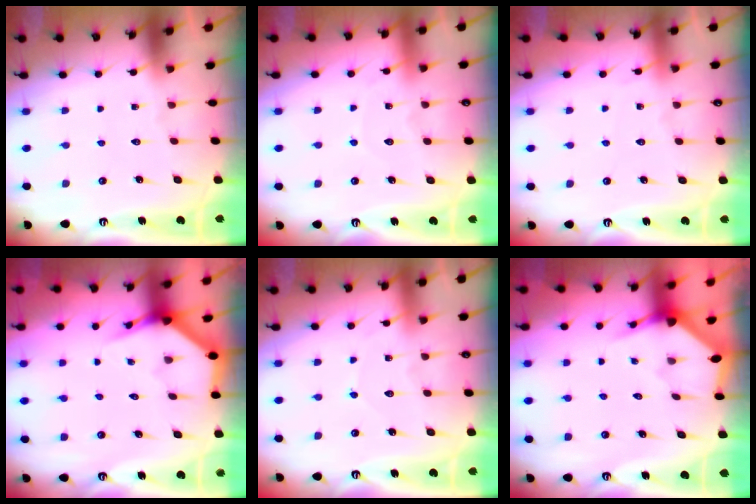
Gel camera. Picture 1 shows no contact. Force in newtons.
{"total": 4.5, "press": 4.5, "slide": 0.5}
{"total": 2.6, "press": 2.6, "slide": 0.5}
{"total": 4.0, "press": 4.0, "slide": 0.2}
{"total": 3.4, "press": 3.4, "slide": 0.4}
{"total": 3.1, "press": 3.1, "slide": 0.3}